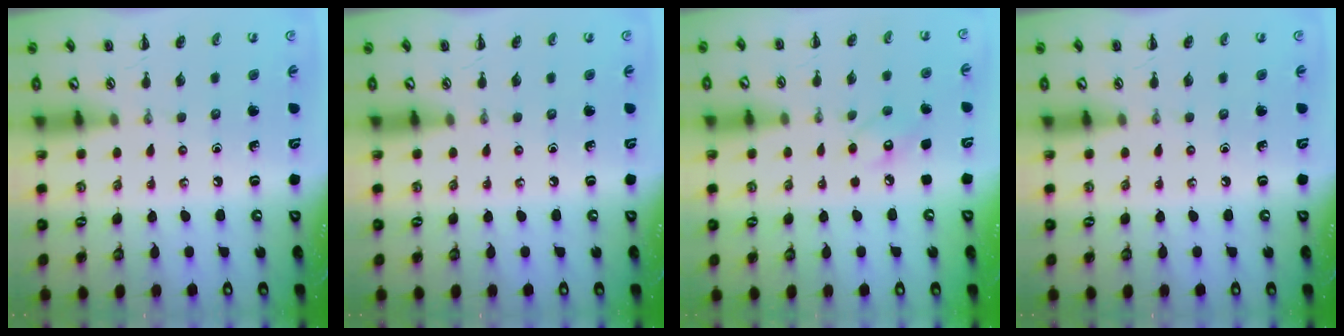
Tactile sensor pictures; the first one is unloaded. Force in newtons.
{"total": 0.0}
{"total": 6.5, "press": 6.4, "slide": 1.3}
{"total": 0.0}